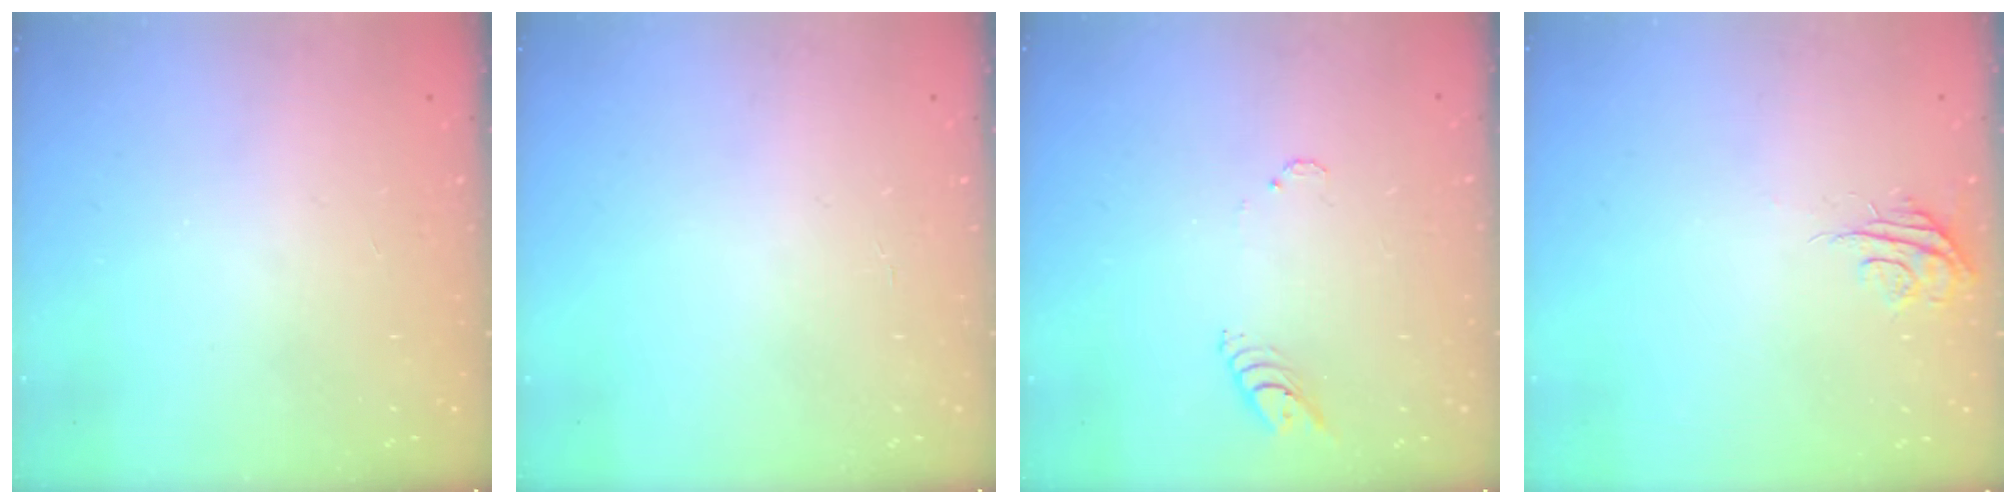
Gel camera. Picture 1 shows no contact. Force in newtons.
{"total": 2.5, "press": 2.5, "slide": 0.3}
{"total": 4.2, "press": 4.1, "slide": 0.4}
{"total": 5.7, "press": 5.7, "slide": 0.7}